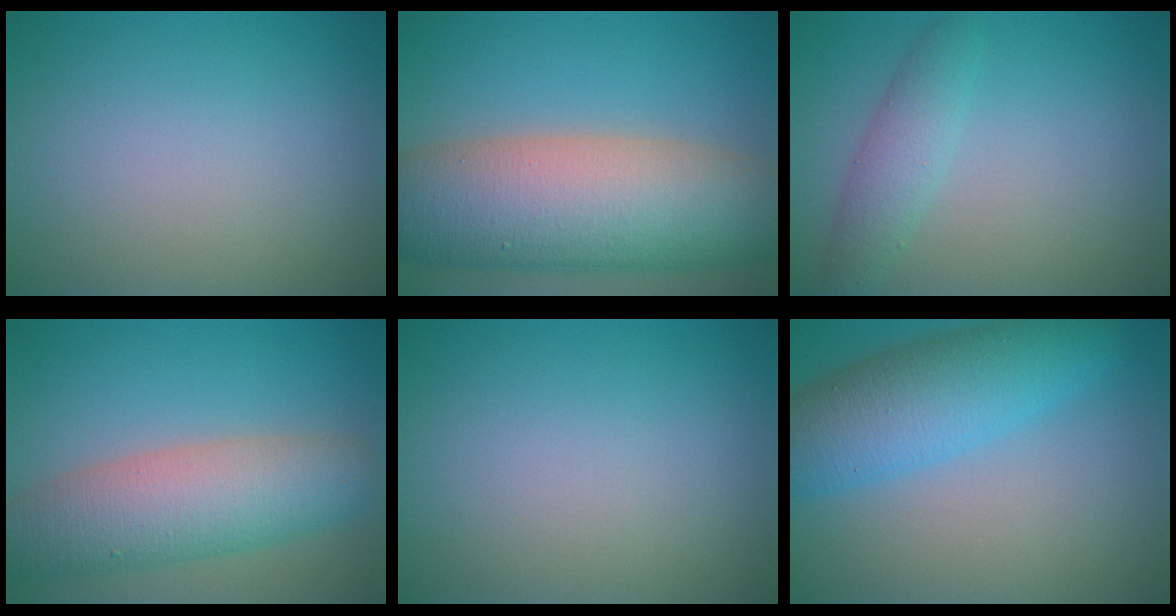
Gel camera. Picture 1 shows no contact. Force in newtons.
{"total": 13.4, "press": 13.4, "slide": 0.6}
{"total": 2.6, "press": 2.6, "slide": 0.1}
{"total": 7.5, "press": 7.5, "slide": 0.4}
{"total": 0.0}
{"total": 7.5, "press": 7.5, "slide": 0.4}